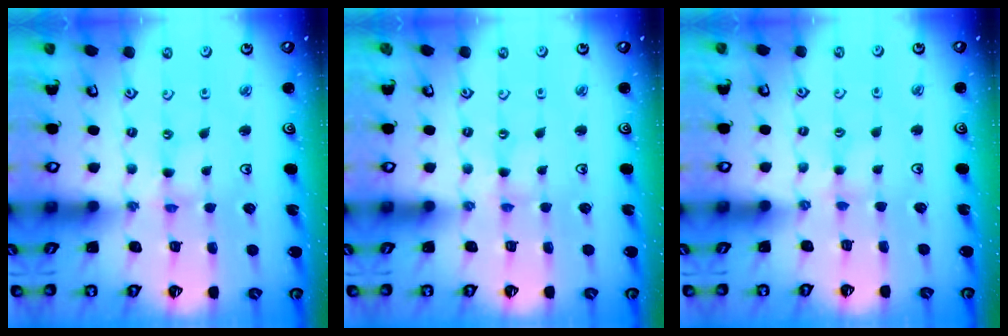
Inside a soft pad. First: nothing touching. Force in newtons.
{"total": 1.2, "press": 1.2, "slide": 0.3}
{"total": 2.0, "press": 2.0, "slide": 0.3}